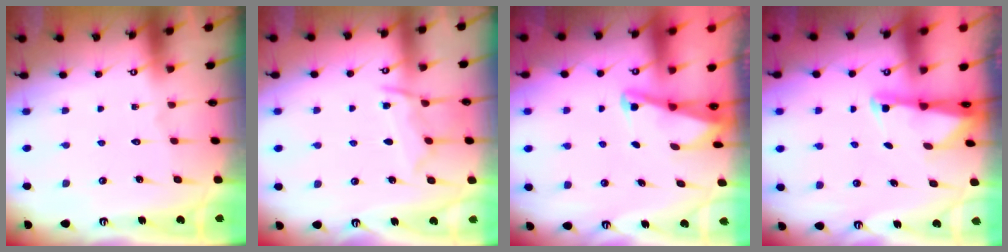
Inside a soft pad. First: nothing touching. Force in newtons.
{"total": 9.3, "press": 9.3, "slide": 0.6}
{"total": 2.0, "press": 2.0, "slide": 0.4}
{"total": 1.8, "press": 1.8, "slide": 0.4}